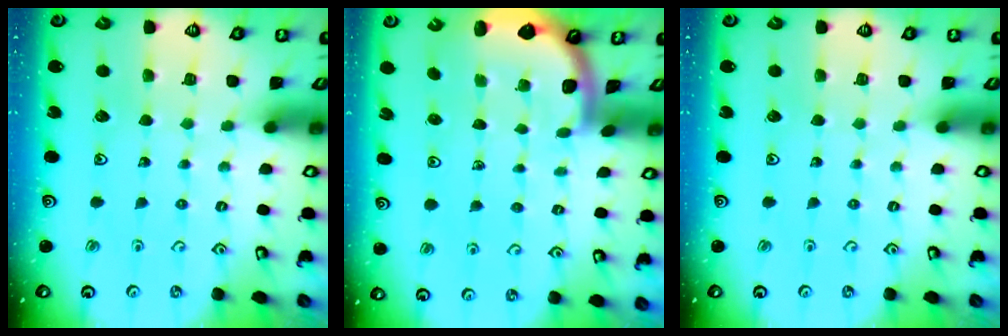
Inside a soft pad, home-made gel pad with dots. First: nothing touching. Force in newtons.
{"total": 1.6, "press": 1.6, "slide": 0.1}
{"total": 0.0}